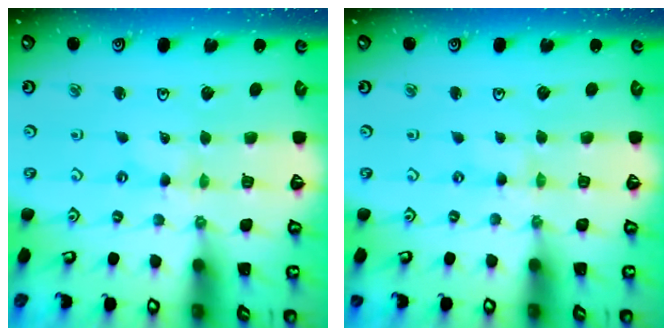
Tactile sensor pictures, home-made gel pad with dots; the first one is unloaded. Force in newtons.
{"total": 0.0}